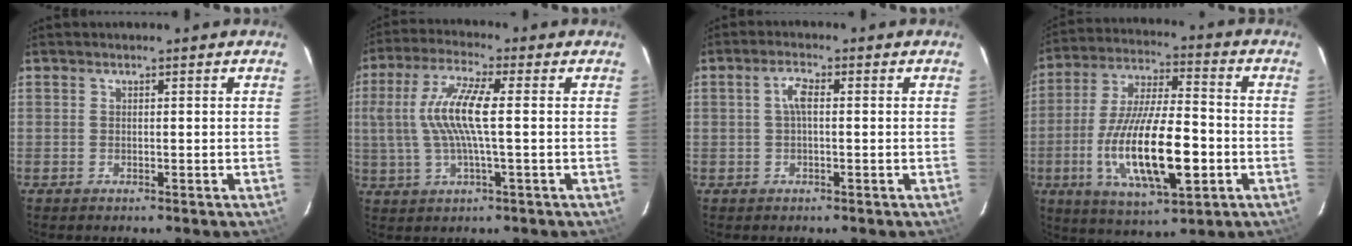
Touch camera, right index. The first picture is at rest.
{"total": 11.1, "force": [0.6, 1.8, 10.9], "torque": [-0.219, 0.007, 0.011]}
{"total": 2.8, "force": [0.2, 0.9, 2.7], "torque": [-0.056, 0.008, 0.005]}
{"total": 19.4, "force": [-5.1, 6.0, 17.7], "torque": [-0.350, -0.016, -0.085]}